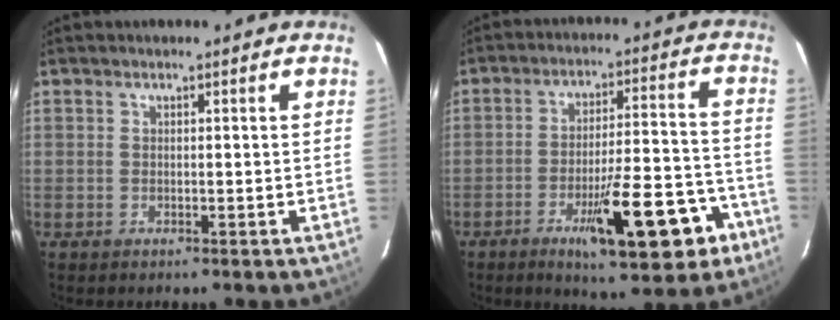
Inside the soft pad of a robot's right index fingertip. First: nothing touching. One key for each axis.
{"total": 15.2, "fx": -7.7, "fy": 3.1, "fz": 12.7, "tx": -0.177, "ty": 0.010, "tz": -0.104}